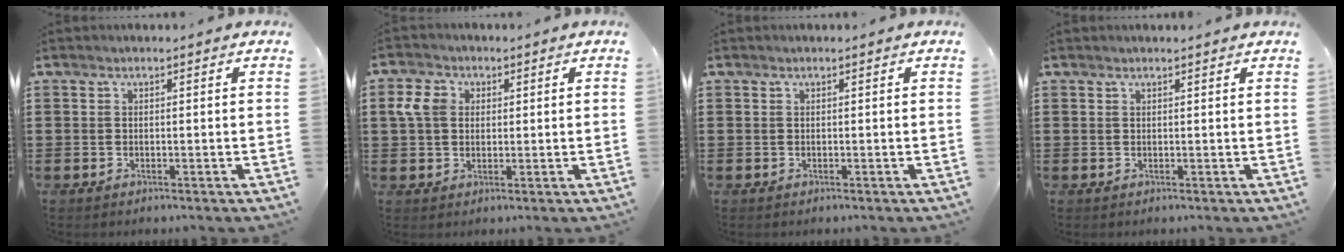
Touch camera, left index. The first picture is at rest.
{"total": 4.3, "force": [1.1, 3.5, 2.3], "torque": [-0.067, 0.010, 0.014]}
{"total": 0.0}
{"total": 0.5, "force": [0.4, -0.1, 0.3], "torque": [-0.006, -0.001, 0.009]}